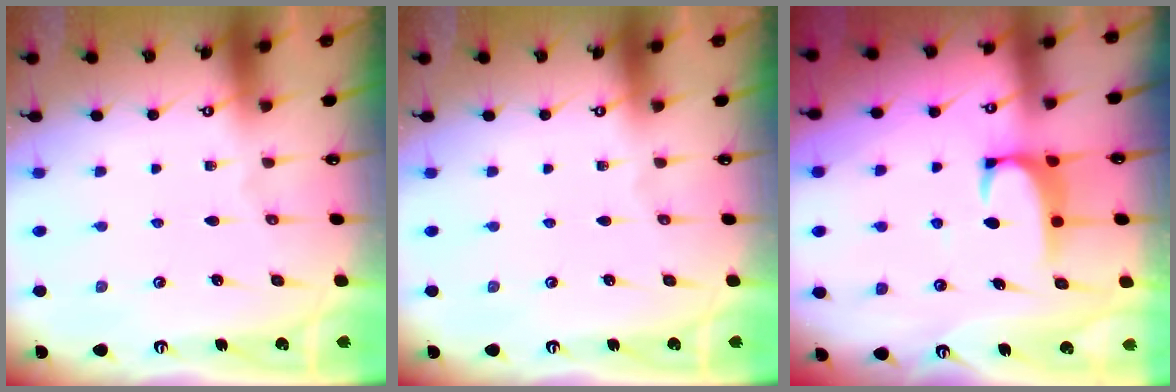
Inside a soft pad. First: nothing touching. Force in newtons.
{"total": 0.0}
{"total": 2.1, "press": 2.0, "slide": 0.3}